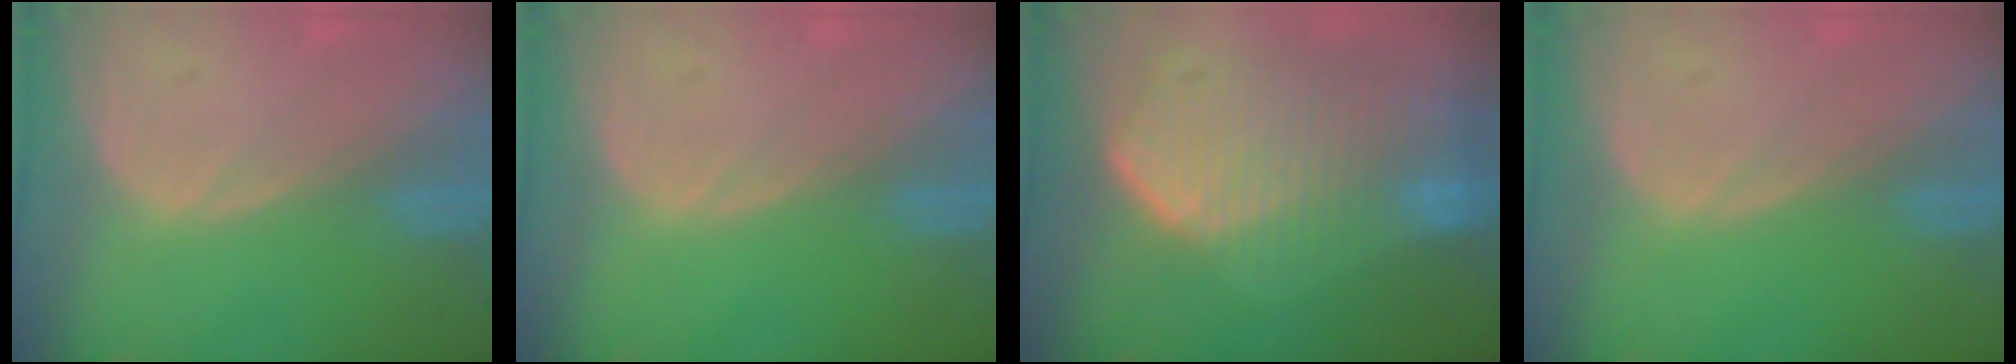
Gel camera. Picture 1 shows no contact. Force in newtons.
{"total": 0.0}
{"total": 10.8, "press": 9.5, "slide": 5.2}
{"total": 0.0}